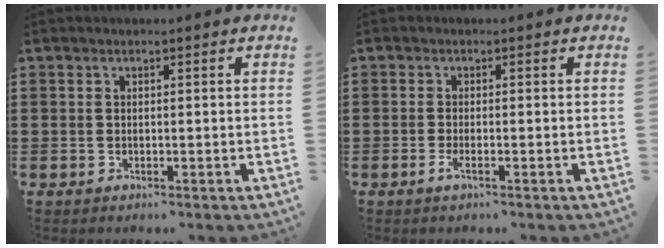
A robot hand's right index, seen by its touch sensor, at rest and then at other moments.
{"total": 1.5, "force": [-0.6, 0.2, 1.3], "torque": [-0.031, -0.006, -0.014]}